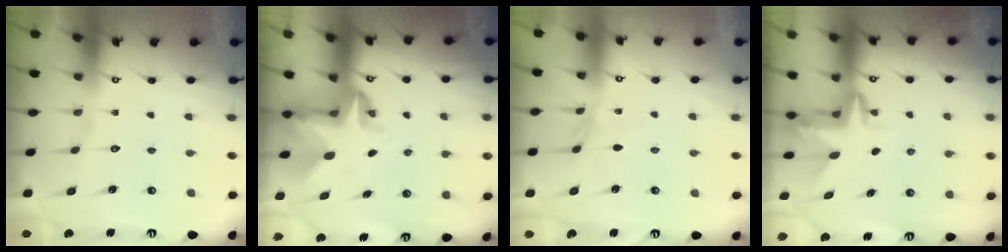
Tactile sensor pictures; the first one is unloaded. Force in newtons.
{"total": 5.1, "press": 5.1, "slide": 0.4}
{"total": 2.7, "press": 2.7, "slide": 0.4}
{"total": 3.2, "press": 3.2, "slide": 0.3}